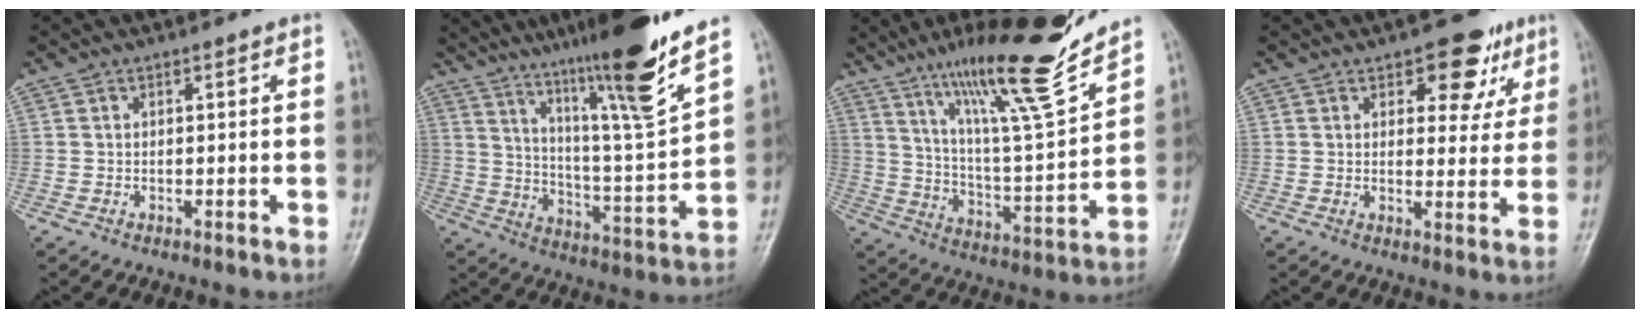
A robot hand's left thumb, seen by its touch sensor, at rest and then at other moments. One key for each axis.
{"total": 20.5, "fx": 15.2, "fy": 0.0, "fz": 13.8, "tx": -0.199, "ty": -0.086, "tz": 0.246}
{"total": 20.2, "fx": 15.2, "fy": 2.0, "fz": 13.2, "tx": -0.190, "ty": -0.087, "tz": 0.258}
{"total": 9.4, "fx": 5.1, "fy": 5.2, "fz": 6.0, "tx": -0.030, "ty": -0.019, "tz": 0.063}